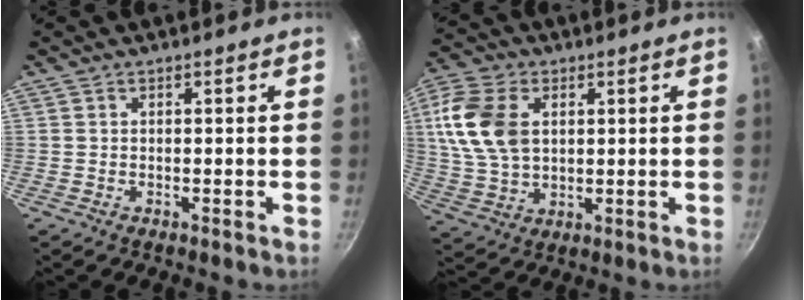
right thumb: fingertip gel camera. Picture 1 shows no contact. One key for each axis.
{"total": 13.9, "fx": 2.9, "fy": 9.3, "fz": 9.8, "tx": -0.181, "ty": -0.002, "tz": 0.056}